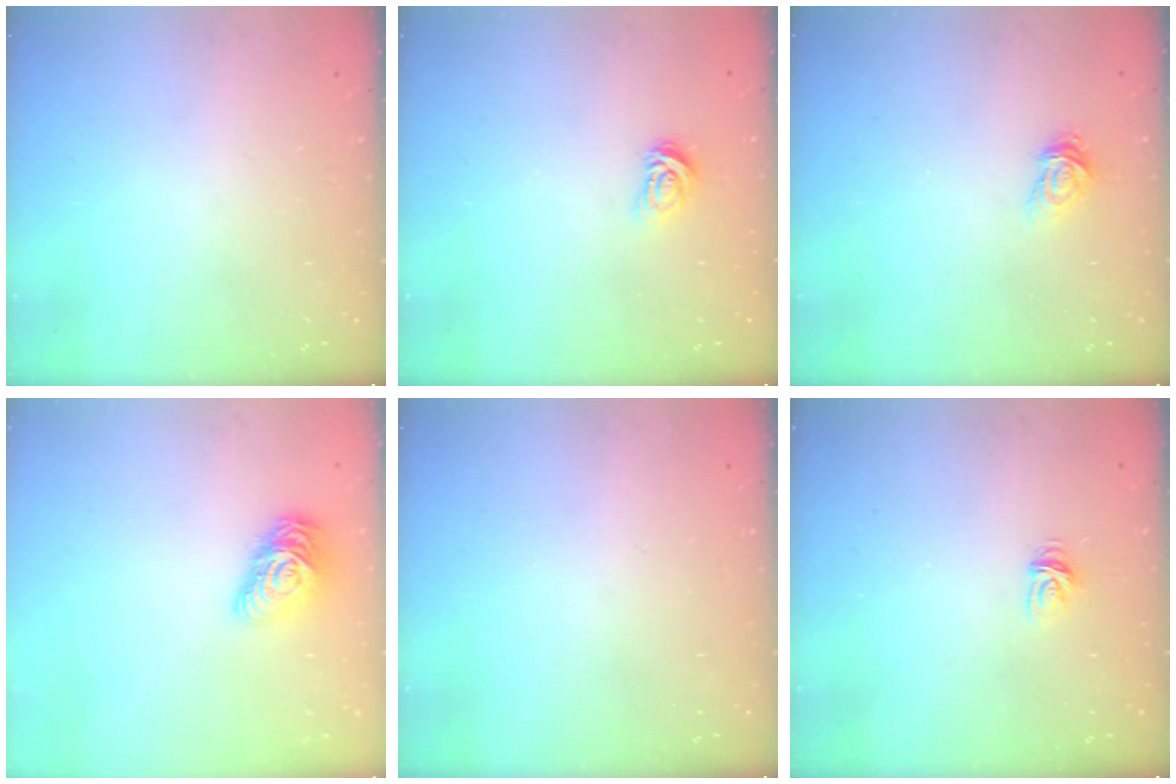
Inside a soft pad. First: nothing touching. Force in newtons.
{"total": 2.9, "press": 2.8, "slide": 0.4}
{"total": 3.1, "press": 3.1, "slide": 0.2}
{"total": 11.5, "press": 11.5, "slide": 0.4}
{"total": 0.0}
{"total": 3.5, "press": 3.4, "slide": 0.5}